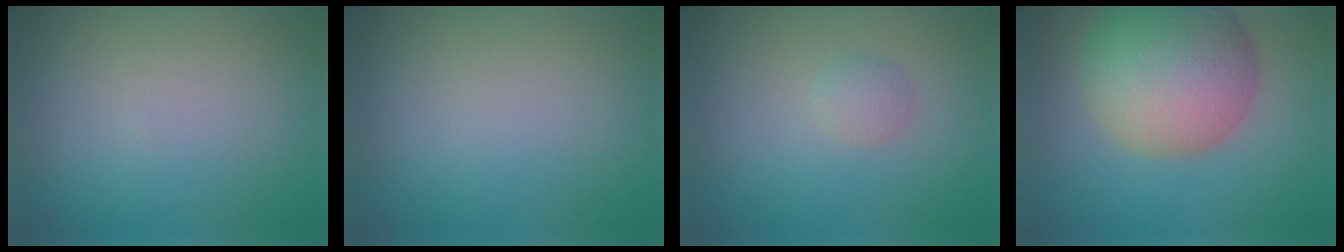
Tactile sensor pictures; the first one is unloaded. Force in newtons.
{"total": 0.0}
{"total": 1.2, "press": 1.2, "slide": 0.1}
{"total": 11.0, "press": 11.0, "slide": 0.7}